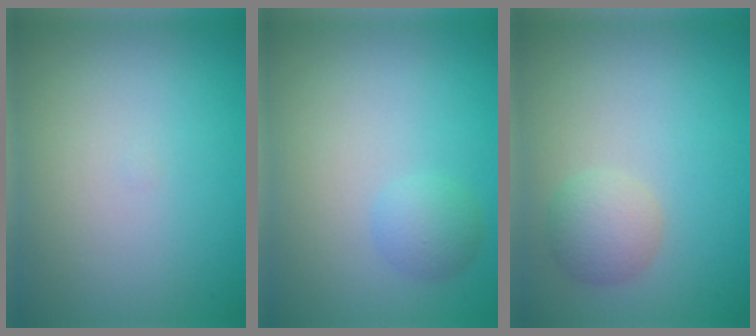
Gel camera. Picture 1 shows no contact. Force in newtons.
{"total": 1.7, "press": 1.7, "slide": 0.1}
{"total": 2.4, "press": 2.4, "slide": 0.1}